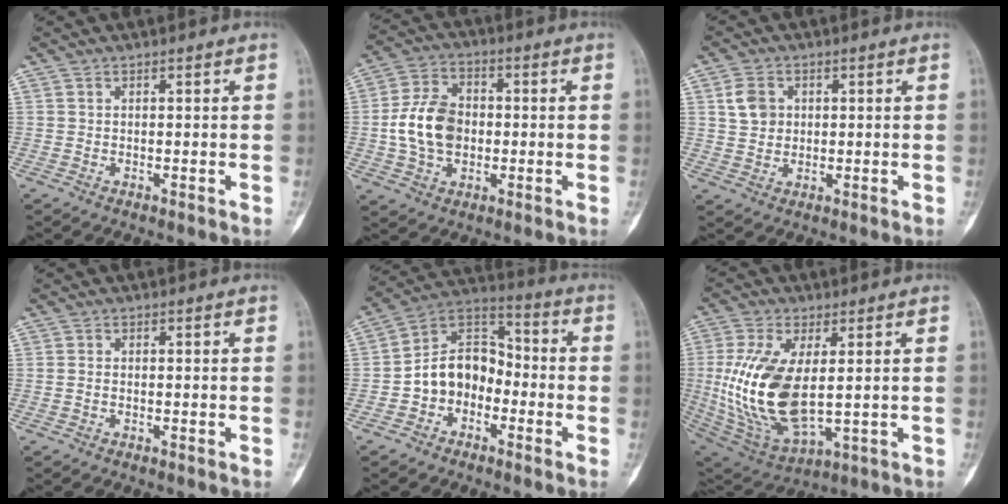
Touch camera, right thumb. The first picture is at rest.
{"total": 11.7, "force": [-0.8, 8.4, 8.2], "torque": [-0.133, 0.018, -0.018]}
{"total": 5.1, "force": [1.3, 4.0, 2.8], "torque": [-0.037, -0.004, 0.024]}
{"total": 0.6, "force": [-0.2, 0.4, 0.5], "torque": [-0.011, 0.000, -0.003]}
{"total": 11.5, "force": [-3.2, 8.8, 6.7], "torque": [-0.090, 0.055, -0.070]}
{"total": 18.7, "force": [0.5, 9.0, 16.4], "torque": [-0.340, -0.018, 0.031]}